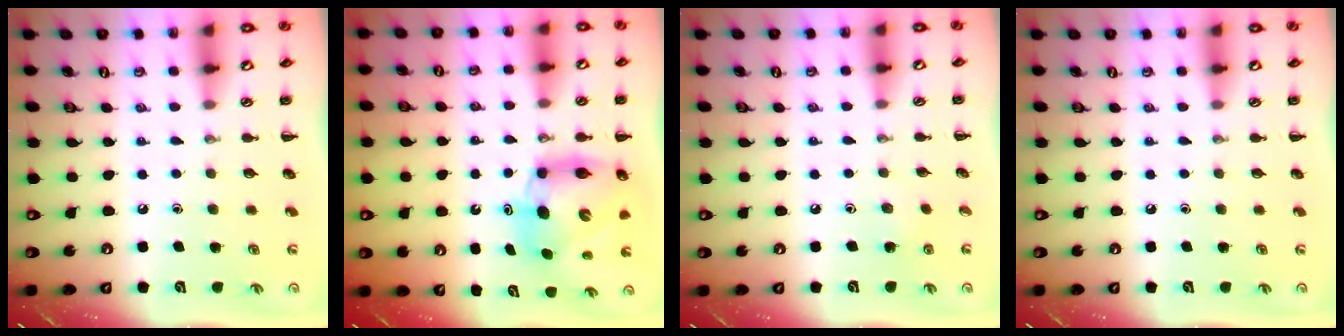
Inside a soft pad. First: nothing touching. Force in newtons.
{"total": 9.7, "press": 9.2, "slide": 2.9}
{"total": 2.4, "press": 2.2, "slide": 0.9}
{"total": 0.0}